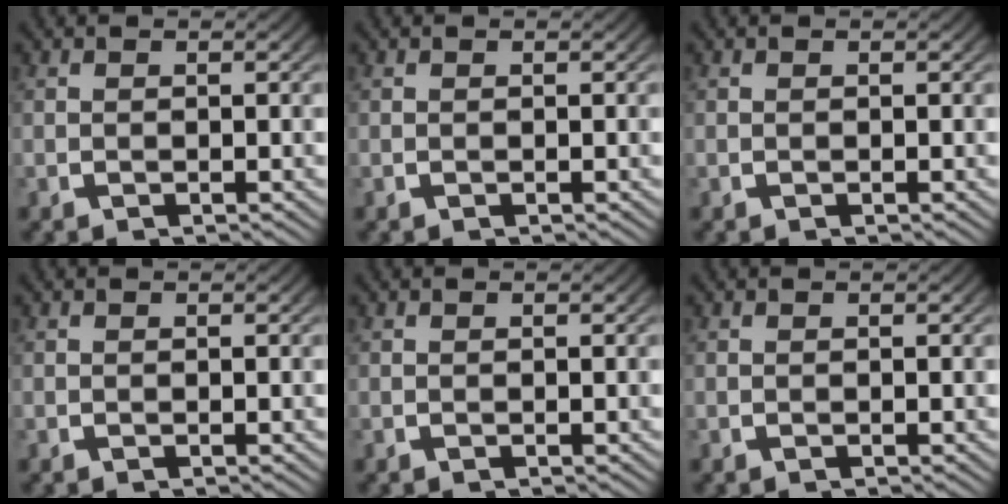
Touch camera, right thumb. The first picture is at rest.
{"total": 0.0}
{"total": 0.0}
{"total": 0.0}
{"total": 0.0}
{"total": 0.0}